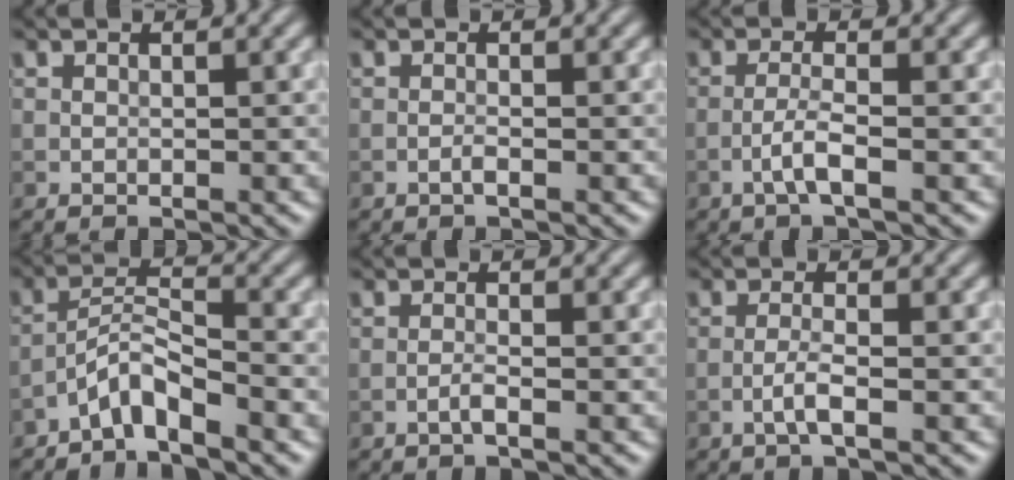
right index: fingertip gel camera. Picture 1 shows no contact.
{"total": 0.7, "force": [-0.4, 0.1, 0.6], "torque": [-0.014, 0.000, -0.010]}
{"total": 2.2, "force": [-1.1, 0.1, 1.9], "torque": [-0.040, 0.007, -0.027]}
{"total": 3.3, "force": [-2.7, 0.4, 1.9], "torque": [-0.036, 0.012, -0.059]}
{"total": 1.1, "force": [-0.6, 0.1, 1.0], "torque": [-0.018, 0.005, -0.015]}
{"total": 1.8, "force": [-0.8, 0.1, 1.6], "torque": [-0.035, 0.006, -0.021]}